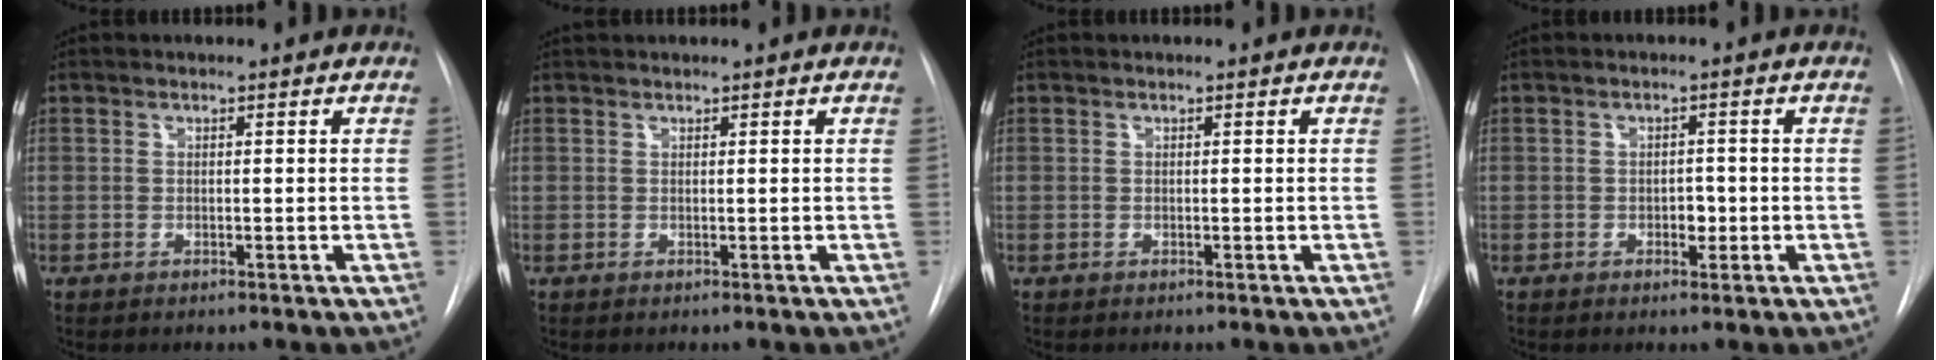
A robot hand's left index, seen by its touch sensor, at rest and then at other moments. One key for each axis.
{"total": 0.9, "fx": 0.9, "fy": 0.2, "fz": 0.2, "tx": -0.008, "ty": 0.017, "tz": 0.017}
{"total": 0.0}
{"total": 2.0, "fx": -0.8, "fy": 1.2, "fz": 1.3, "tx": -0.018, "ty": -0.001, "tz": -0.010}